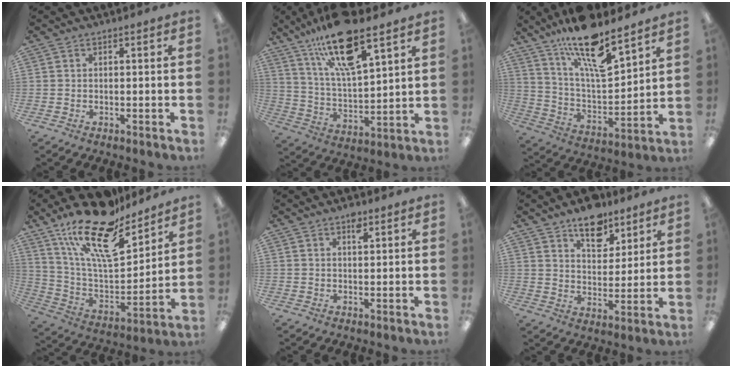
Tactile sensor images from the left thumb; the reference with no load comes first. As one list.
[{"total": 18.3, "force": [12.5, 5.3, 12.2], "torque": [-0.220, -0.056, 0.210]}, {"total": 18.3, "force": [13.5, 5.5, 11.0], "torque": [-0.197, -0.080, 0.230]}, {"total": 22.1, "force": [15.7, 7.8, 13.5], "torque": [-0.249, -0.100, 0.273]}, {"total": 2.5, "force": [1.8, 1.0, 1.5], "torque": [-0.018, -0.006, 0.028]}, {"total": 11.2, "force": [8.3, 5.8, 4.9], "torque": [-0.058, -0.048, 0.145]}]